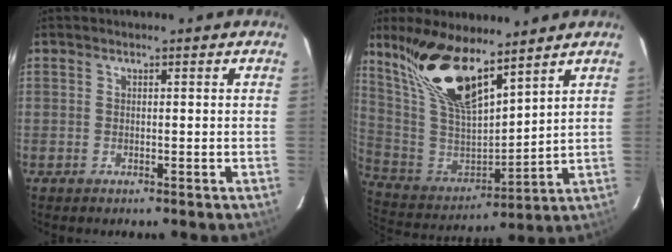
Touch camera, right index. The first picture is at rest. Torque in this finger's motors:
{"motor_torque": [0.49, 0.50, 0.58, 0.21]}